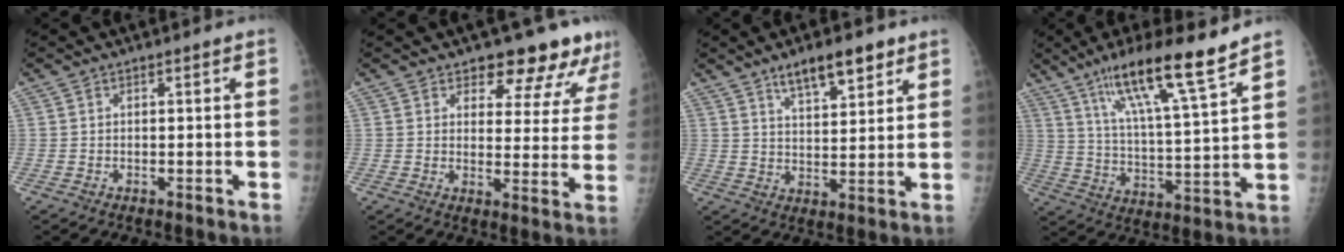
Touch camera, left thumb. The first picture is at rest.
{"total": 11.7, "force": [10.0, 4.7, 3.8], "torque": [0.002, -0.066, 0.109]}
{"total": 9.1, "force": [6.0, 3.2, 6.0], "torque": [-0.077, -0.032, 0.101]}
{"total": 16.4, "force": [11.3, 1.3, 11.8], "torque": [-0.194, -0.054, 0.193]}